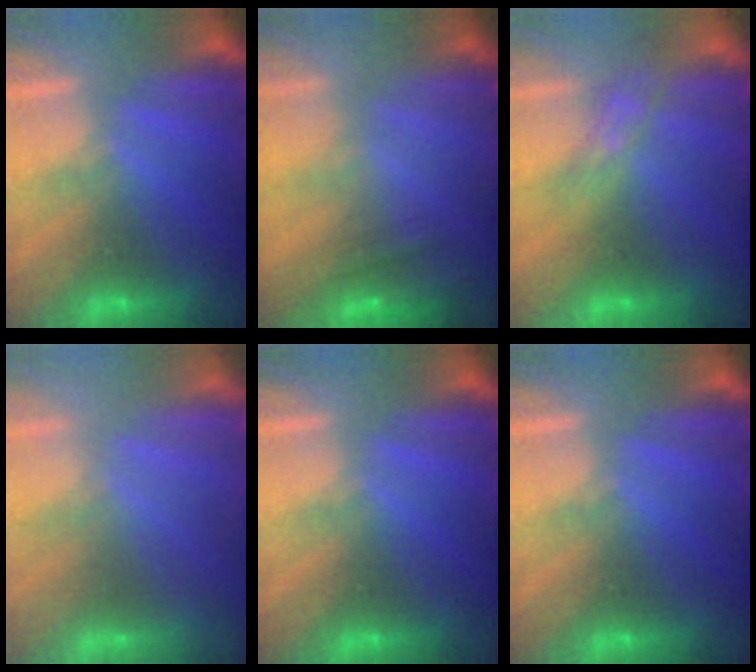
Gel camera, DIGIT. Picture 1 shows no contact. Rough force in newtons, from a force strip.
{"total": 4.8}
{"total": 2.7}
{"total": 4.5}
{"total": 0.0}
{"total": 0.0}